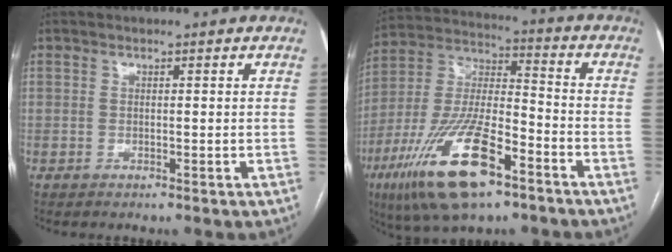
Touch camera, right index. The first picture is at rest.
{"total": 18.9, "force": [-10.1, 5.5, 15.0], "torque": [-0.329, -0.021, -0.181]}